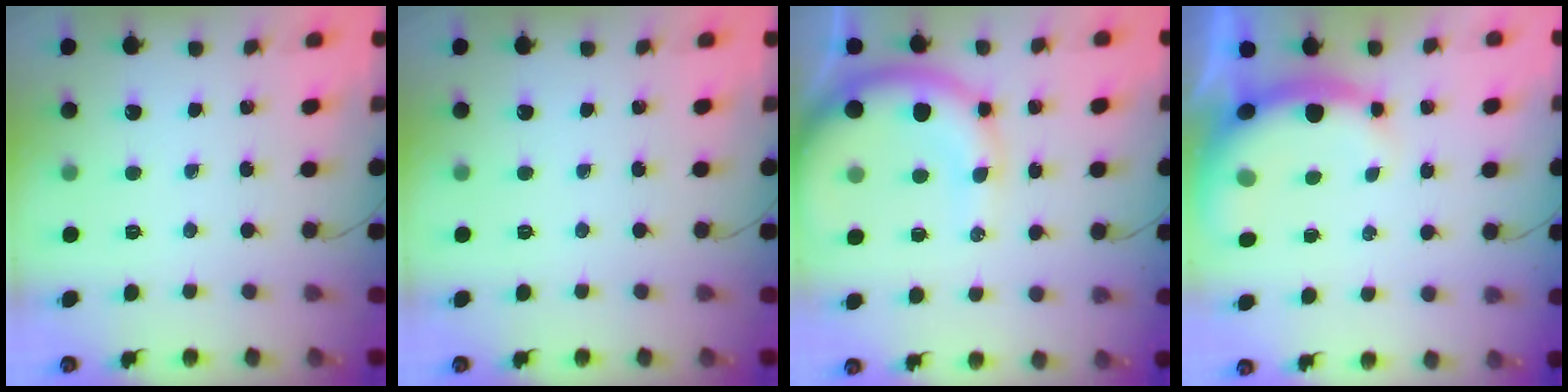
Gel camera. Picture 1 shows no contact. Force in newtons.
{"total": 0.0}
{"total": 12.2, "press": 12.0, "slide": 2.3}
{"total": 9.1, "press": 8.9, "slide": 1.7}